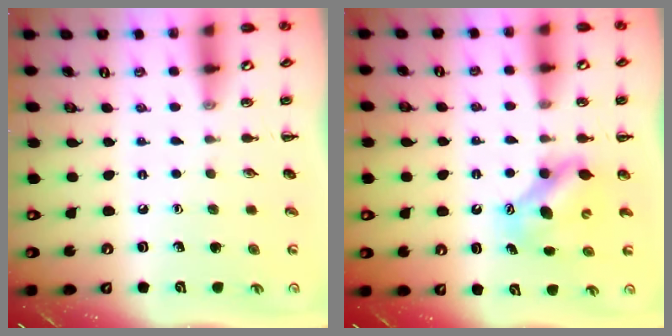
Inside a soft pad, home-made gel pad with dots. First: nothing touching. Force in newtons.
{"total": 7.4, "press": 7.3, "slide": 1.1}